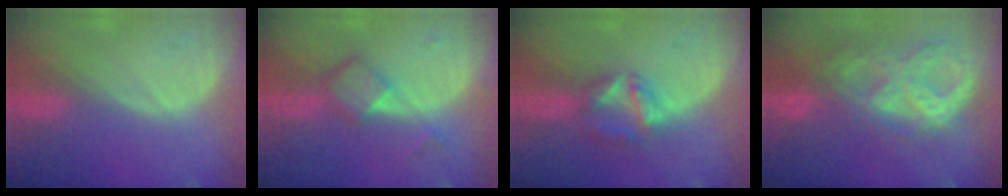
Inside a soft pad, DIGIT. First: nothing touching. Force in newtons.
{"total": 6.0, "press": 5.1, "slide": 3.1}
{"total": 6.1, "press": 5.6, "slide": 2.5}
{"total": 10.5, "press": 8.8, "slide": 5.7}